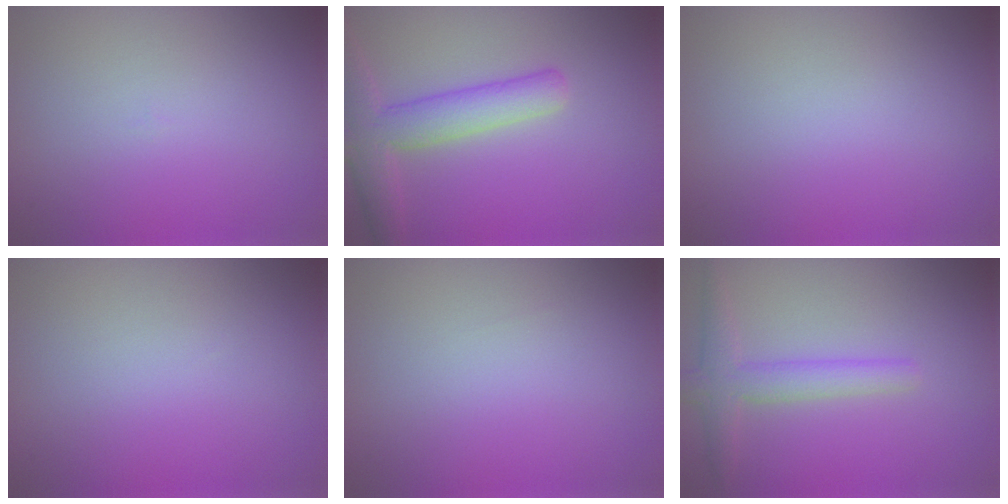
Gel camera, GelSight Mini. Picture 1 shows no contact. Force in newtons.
{"total": 5.1, "press": 5.1, "slide": 0.2}
{"total": 0.0}
{"total": 0.0}
{"total": 0.0}
{"total": 3.0, "press": 3.0, "slide": 0.1}